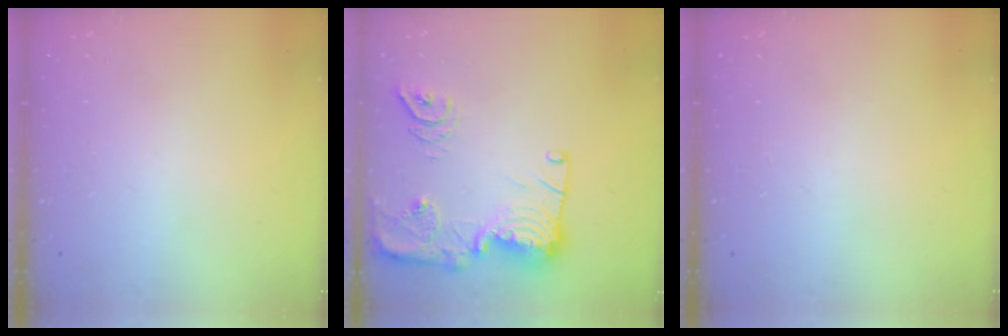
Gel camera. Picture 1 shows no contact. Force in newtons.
{"total": 21.3, "press": 21.2, "slide": 1.9}
{"total": 0.0}